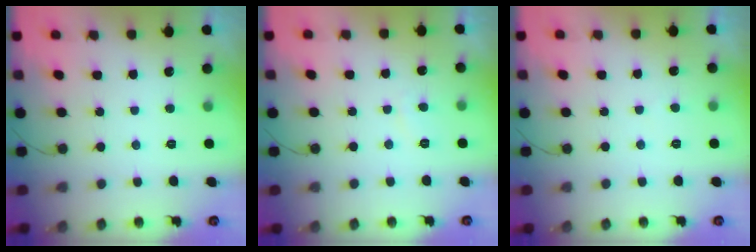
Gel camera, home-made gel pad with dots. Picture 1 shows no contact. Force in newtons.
{"total": 1.6, "press": 1.5, "slide": 0.6}
{"total": 2.6, "press": 2.6, "slide": 0.3}